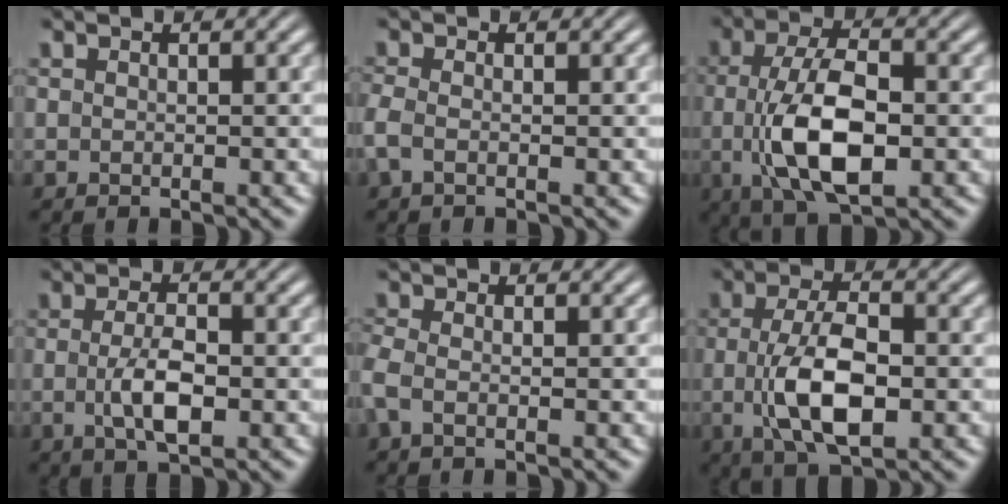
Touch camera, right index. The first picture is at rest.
{"total": 1.9, "force": [-1.0, 1.0, 1.3], "torque": [-0.045, -0.017, -0.013]}
{"total": 8.1, "force": [-0.9, 3.6, 7.2], "torque": [-0.133, -0.018, -0.009]}
{"total": 3.8, "force": [-0.8, 1.0, 3.5], "torque": [-0.061, -0.013, -0.009]}
{"total": 2.2, "force": [-1.1, 1.2, 1.6], "torque": [-0.053, -0.019, -0.015]}
{"total": 6.7, "force": [-1.0, 2.8, 6.0], "torque": [-0.111, -0.015, -0.012]}